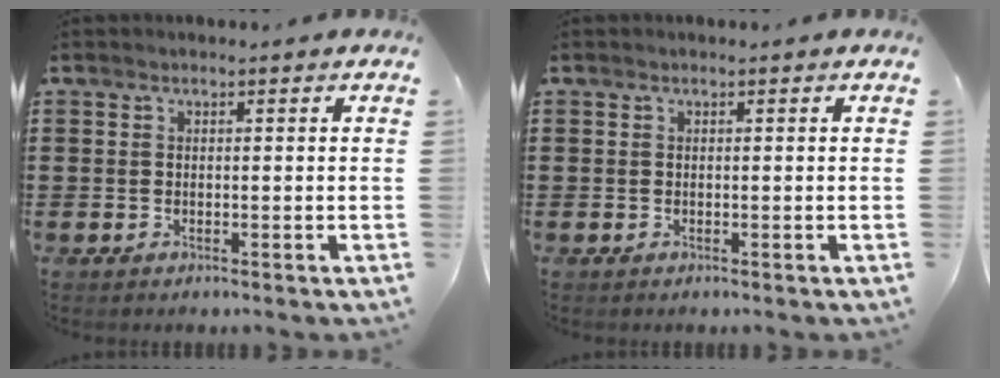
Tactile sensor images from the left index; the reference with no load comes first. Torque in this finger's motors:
{"motor_torque": [-0.01, -0.01, 0.00, 0.00]}